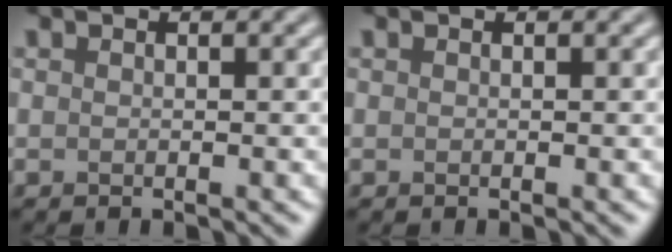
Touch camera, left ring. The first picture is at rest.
{"total": 0.0}